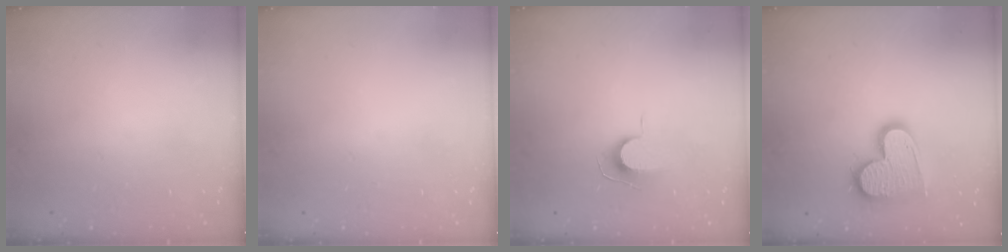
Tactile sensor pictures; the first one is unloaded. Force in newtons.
{"total": 0.8, "press": 0.5, "slide": 0.6}
{"total": 7.0, "press": 7.0, "slide": 0.7}
{"total": 14.9, "press": 14.8, "slide": 1.1}